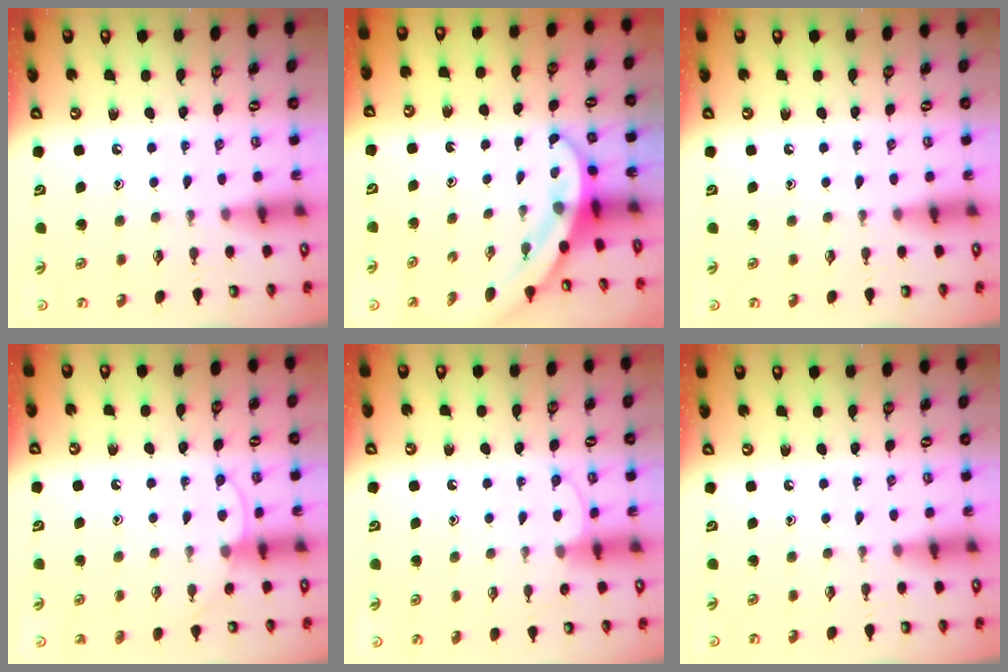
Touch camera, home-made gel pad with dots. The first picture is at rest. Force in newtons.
{"total": 3.9, "press": 3.9, "slide": 0.2}
{"total": 0.0}
{"total": 8.2, "press": 8.2, "slide": 0.5}
{"total": 6.0, "press": 5.9, "slide": 0.6}
{"total": 0.0}